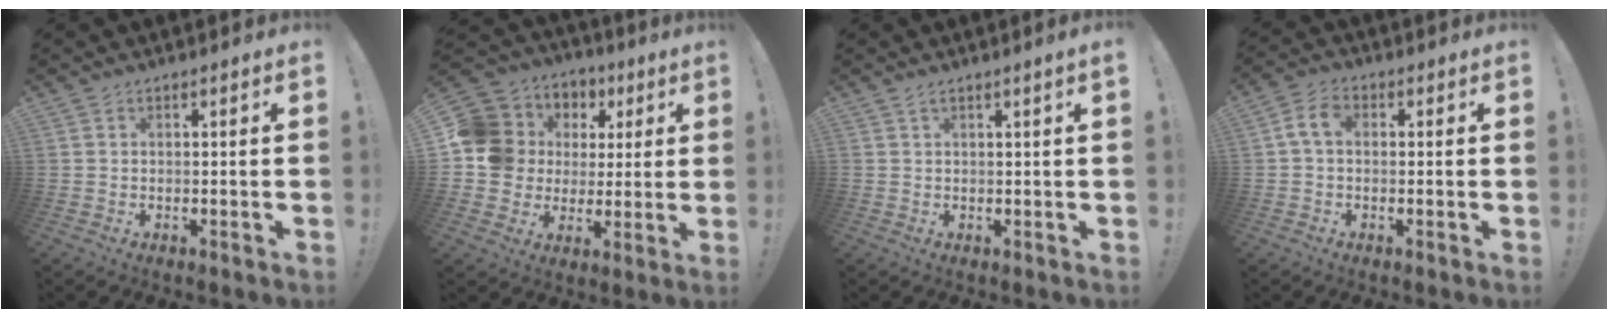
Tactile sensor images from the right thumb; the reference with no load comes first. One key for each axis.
{"total": 13.4, "fx": 2.3, "fy": 12.5, "fz": 4.1, "tx": -0.066, "ty": -0.002, "tz": 0.070}
{"total": 1.5, "fx": 0.6, "fy": -0.3, "fz": 1.4, "tx": -0.023, "ty": -0.004, "tz": 0.009}
{"total": 5.4, "fx": 0.3, "fy": 3.6, "fz": 4.1, "tx": -0.084, "ty": 0.016, "tz": 0.009}